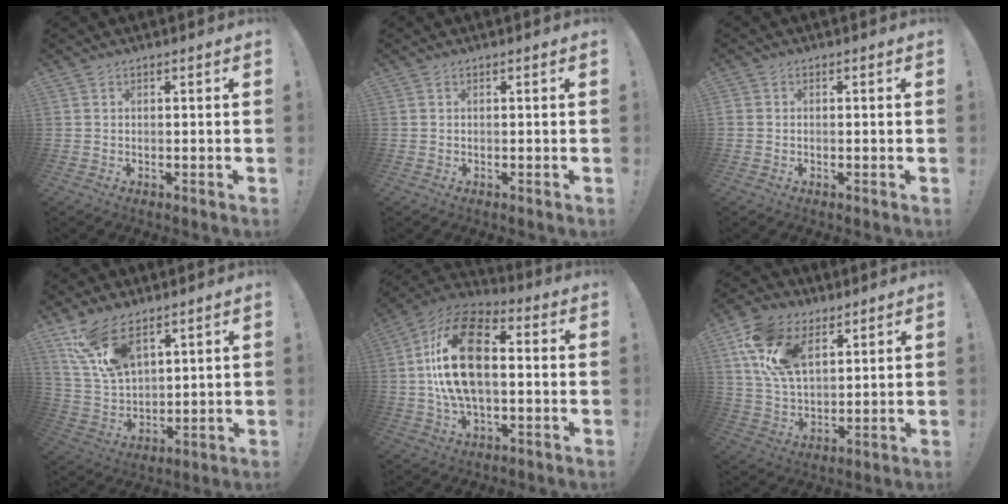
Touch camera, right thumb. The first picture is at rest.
{"total": 0.0}
{"total": 0.8, "force": [-0.2, 0.7, 0.2], "torque": [-0.003, 0.003, -0.004]}
{"total": 14.5, "force": [9.4, 7.3, 8.3], "torque": [-0.174, -0.043, 0.181]}
{"total": 20.9, "force": [1.8, 12.1, 17.0], "torque": [-0.313, 0.012, 0.029]}
{"total": 17.4, "force": [8.7, 10.7, 10.6], "torque": [-0.216, -0.025, 0.165]}